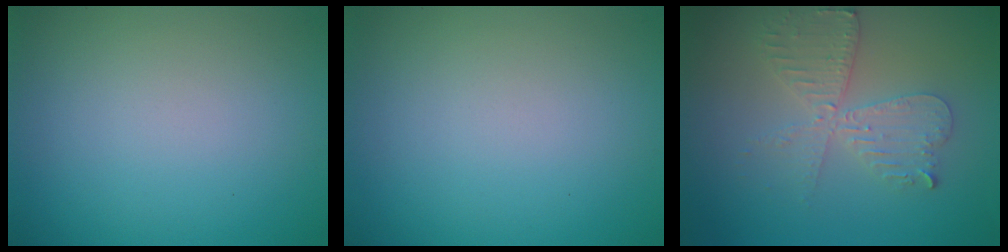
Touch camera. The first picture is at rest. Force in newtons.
{"total": 0.0}
{"total": 4.2, "press": 3.6, "slide": 2.2}